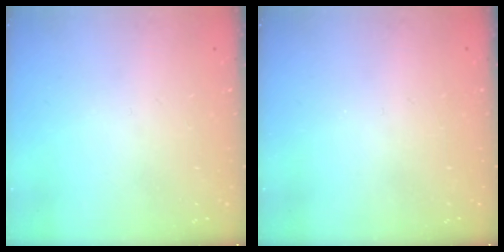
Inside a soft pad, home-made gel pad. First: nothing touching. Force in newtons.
{"total": 0.0}